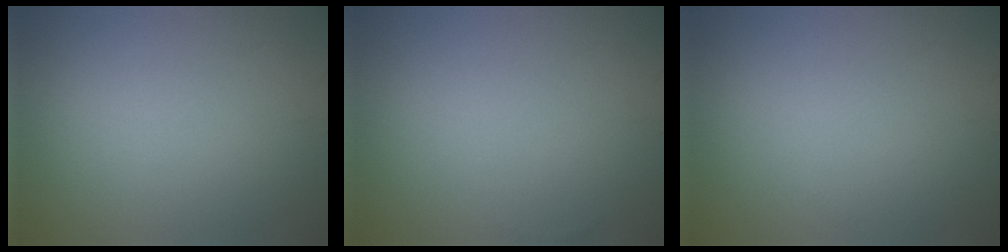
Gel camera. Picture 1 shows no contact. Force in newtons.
{"total": 0.0}
{"total": 0.0}